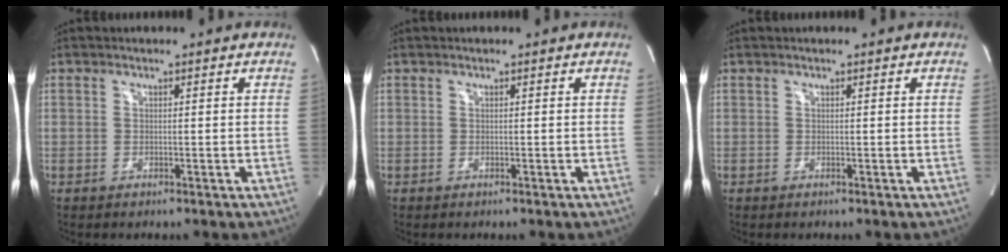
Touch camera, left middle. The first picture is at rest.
{"total": 0.0}
{"total": 0.0}